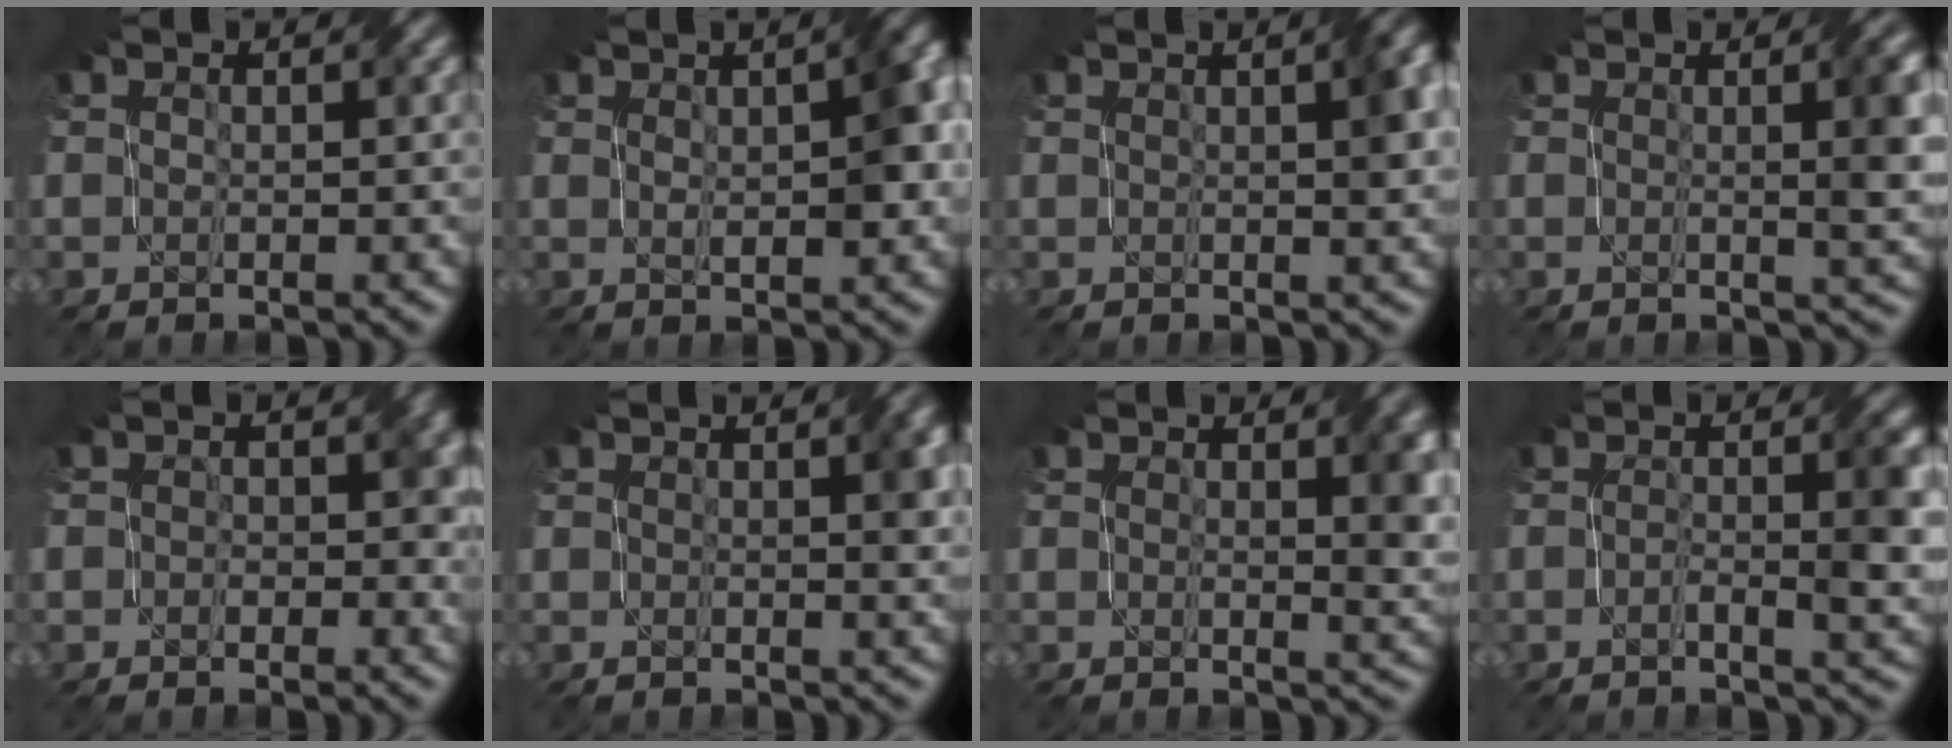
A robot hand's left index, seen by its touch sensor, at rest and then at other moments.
{"total": 5.9, "force": [0.9, 2.0, 5.4], "torque": [-0.070, 0.014, 0.016]}
{"total": 4.7, "force": [1.2, 1.6, 4.2], "torque": [-0.032, 0.018, 0.014]}
{"total": 5.0, "force": [0.7, 1.4, 4.7], "torque": [-0.045, 0.008, 0.010]}
{"total": 3.3, "force": [0.5, 2.6, 2.0], "torque": [-0.005, 0.001, -0.002]}
{"total": 2.6, "force": [0.8, 0.7, 2.4], "torque": [-0.029, 0.003, 0.014]}
{"total": 3.8, "force": [1.1, 1.1, 3.5], "torque": [-0.042, -0.002, 0.019]}
{"total": 4.4, "force": [-0.5, 1.0, 4.3], "torque": [-0.069, -0.001, -0.008]}